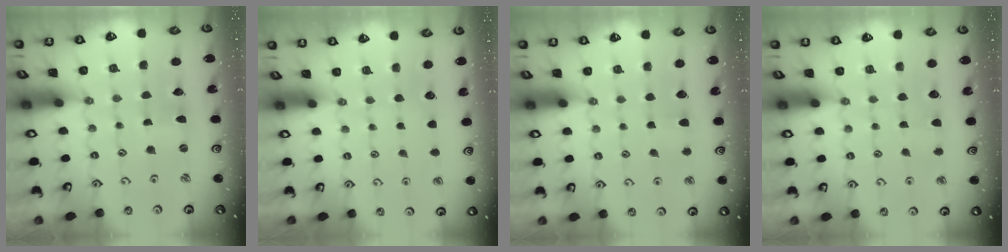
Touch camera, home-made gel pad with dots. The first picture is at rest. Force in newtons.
{"total": 0.0}
{"total": 3.9, "press": 3.9, "slide": 0.5}
{"total": 2.7, "press": 2.6, "slide": 0.4}